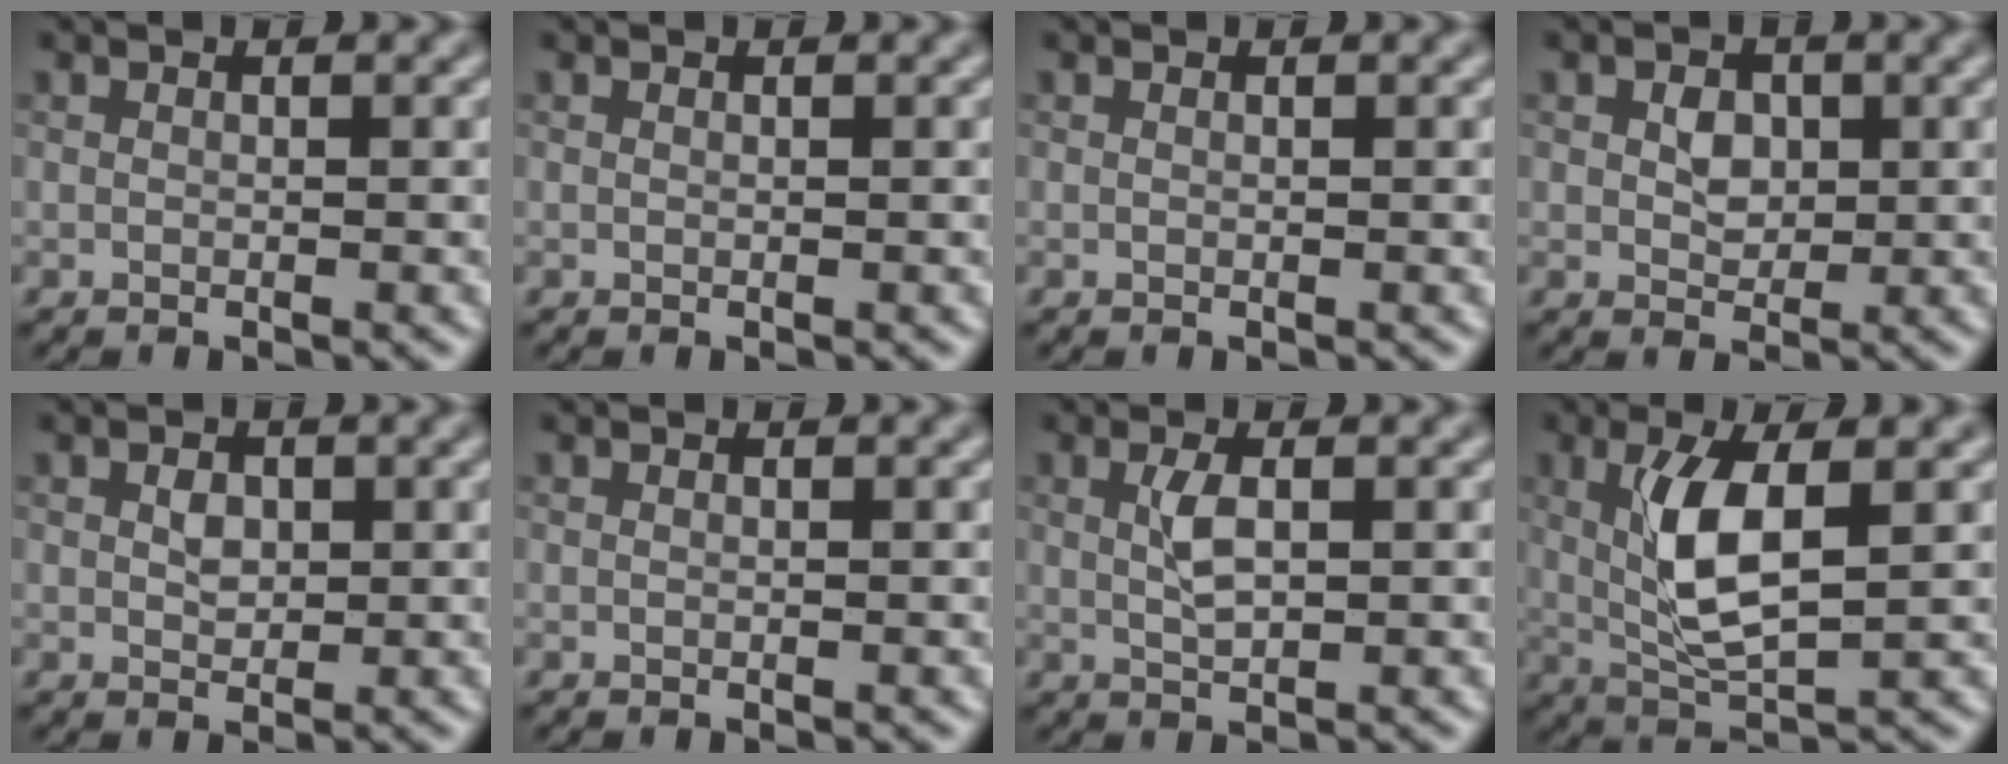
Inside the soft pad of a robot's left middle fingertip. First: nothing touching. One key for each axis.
{"total": 0.0}
{"total": 0.0}
{"total": 1.6, "fx": 0.2, "fy": 1.3, "fz": 0.9, "tx": -0.020, "ty": 0.000, "tz": 0.007}
{"total": 1.0, "fx": 0.1, "fy": 0.8, "fz": 0.6, "tx": -0.014, "ty": 0.000, "tz": 0.007}
{"total": 0.0}
{"total": 1.7, "fx": 0.3, "fy": 0.6, "fz": 1.6, "tx": -0.040, "ty": 0.003, "tz": 0.011}
{"total": 5.5, "fx": 0.8, "fy": 1.7, "fz": 5.2, "tx": -0.109, "ty": -0.003, "tz": 0.024}